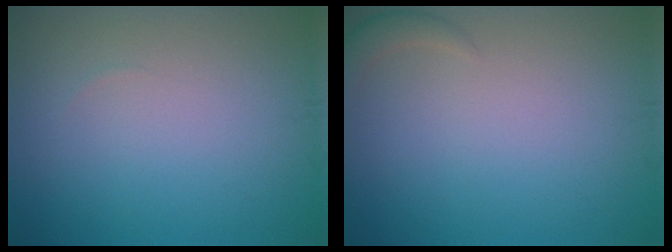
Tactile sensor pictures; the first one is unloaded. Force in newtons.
{"total": 1.4, "press": 1.4, "slide": 0.2}